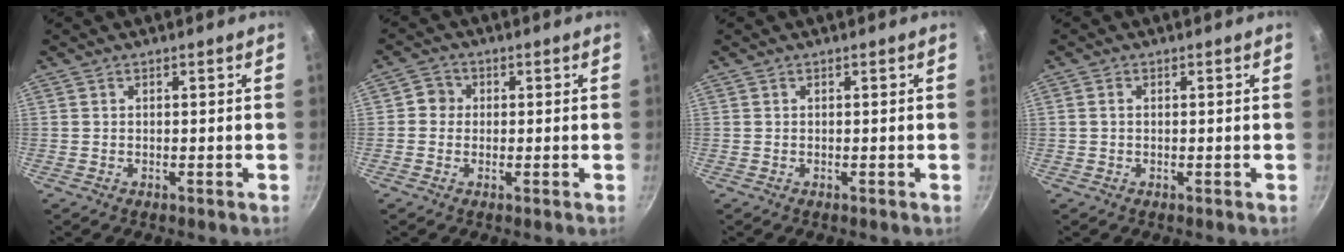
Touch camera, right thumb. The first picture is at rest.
{"total": 3.1, "force": [0.0, 2.9, 0.8], "torque": [0.006, 0.004, -0.009]}
{"total": 0.0}
{"total": 1.0, "force": [0.1, 0.8, 0.7], "torque": [-0.012, 0.004, 0.000]}